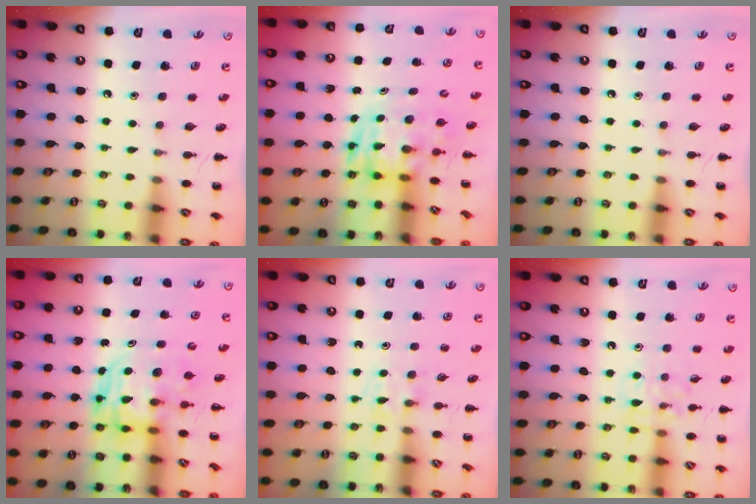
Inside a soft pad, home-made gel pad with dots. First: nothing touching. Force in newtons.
{"total": 3.5, "press": 3.4, "slide": 0.7}
{"total": 0.0}
{"total": 3.9, "press": 3.7, "slide": 1.1}
{"total": 2.8, "press": 2.5, "slide": 1.1}
{"total": 9.1, "press": 9.1, "slide": 0.7}